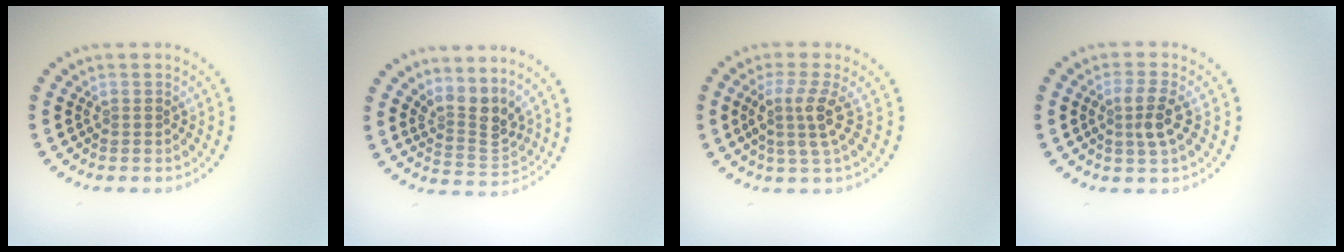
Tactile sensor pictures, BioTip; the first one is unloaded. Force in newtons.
{"total": 3.2, "press": 2.2, "slide": 2.4}
{"total": 3.1, "press": 2.4, "slide": 2.0}
{"total": 2.6, "press": 2.4, "slide": 1.1}